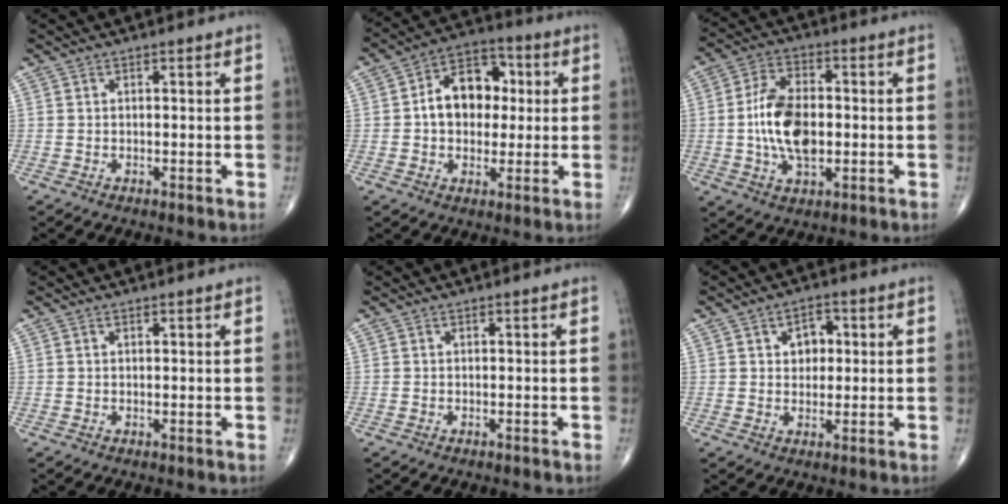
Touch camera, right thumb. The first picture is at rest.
{"total": 12.5, "force": [1.1, 9.1, 8.5], "torque": [-0.095, 0.023, 0.011]}
{"total": 12.5, "force": [-0.7, 7.1, 10.3], "torque": [-0.182, 0.009, -0.013]}
{"total": 0.0}
{"total": 0.0}
{"total": 4.9, "force": [1.1, 3.6, 3.1], "torque": [-0.020, 0.001, 0.013]}